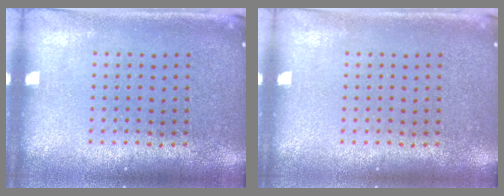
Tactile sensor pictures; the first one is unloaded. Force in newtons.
{"total": 0.0}